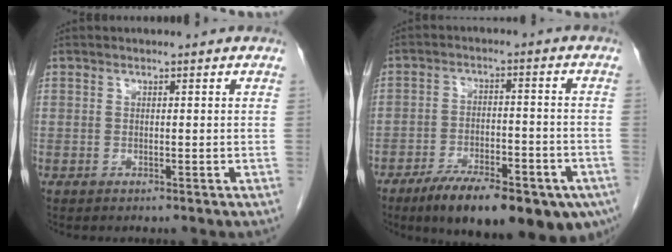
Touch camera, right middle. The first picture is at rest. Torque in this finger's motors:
{"motor_torque": [1.08, -1.06, 0.28, 0.09]}